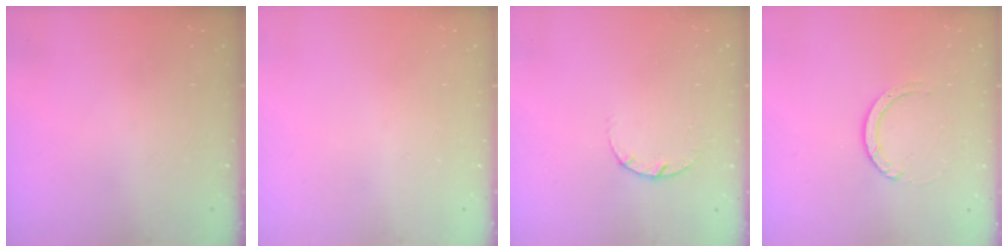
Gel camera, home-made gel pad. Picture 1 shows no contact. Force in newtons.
{"total": 0.0}
{"total": 3.6, "press": 3.5, "slide": 0.5}
{"total": 3.5, "press": 3.5, "slide": 0.3}